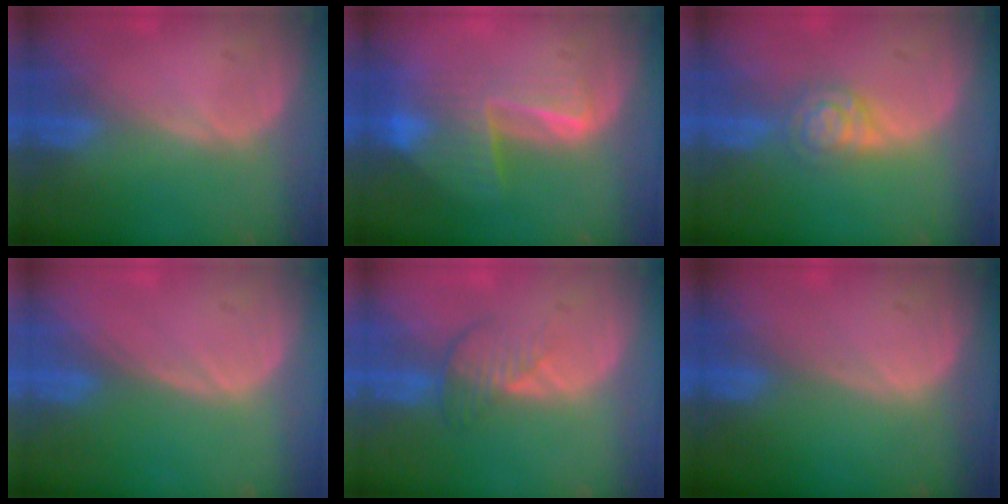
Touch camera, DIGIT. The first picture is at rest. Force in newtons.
{"total": 7.7, "press": 6.8, "slide": 3.6}
{"total": 4.7, "press": 4.0, "slide": 2.5}
{"total": 0.0}
{"total": 4.0, "press": 3.5, "slide": 2.1}
{"total": 0.0}